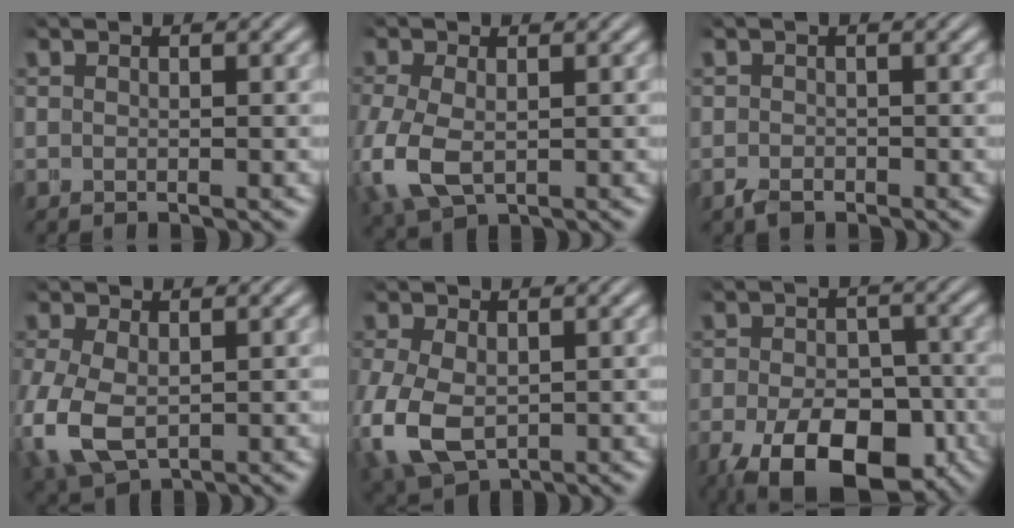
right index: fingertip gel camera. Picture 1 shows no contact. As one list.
[{"total": 4.2, "force": [-1.2, 3.3, 2.4], "torque": [-0.097, -0.036, 0.010]}, {"total": 1.5, "force": [-1.3, 0.1, -0.9], "torque": [0.006, -0.014, -0.007]}, {"total": 5.0, "force": [-1.3, 4.0, 2.7], "torque": [-0.106, -0.041, 0.012]}, {"total": 5.6, "force": [-1.5, 4.6, 2.9], "torque": [-0.111, -0.047, 0.010]}, {"total": 10.6, "force": [-6.9, 5.8, 5.5], "torque": [-0.095, -0.054, -0.077]}]